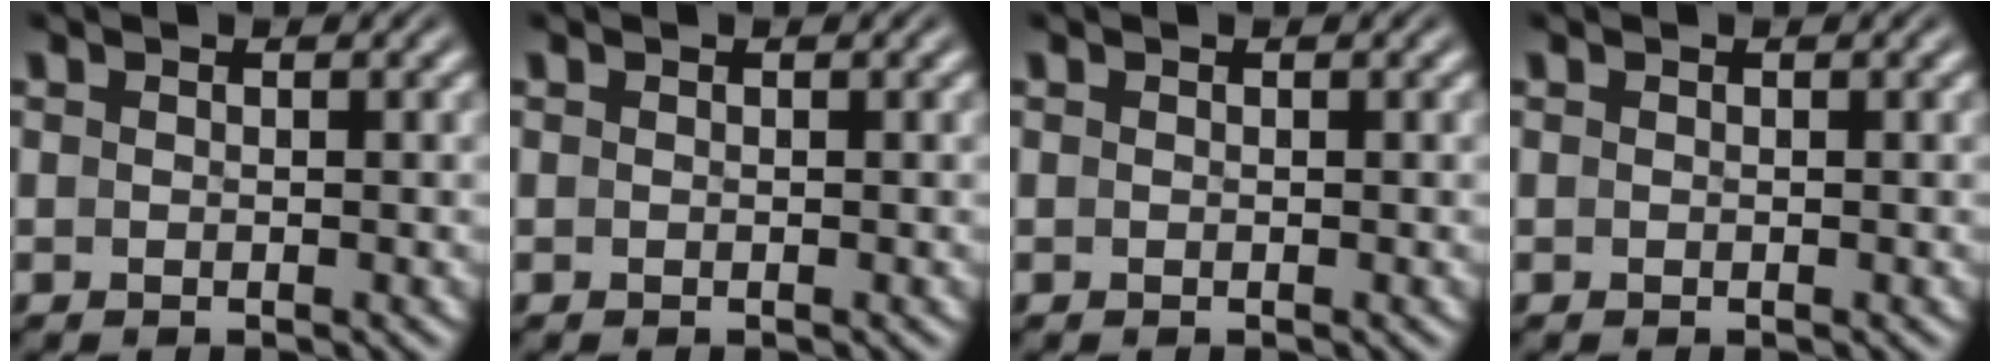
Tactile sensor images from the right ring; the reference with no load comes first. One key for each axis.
{"total": 0.0}
{"total": 0.0}
{"total": 0.0}